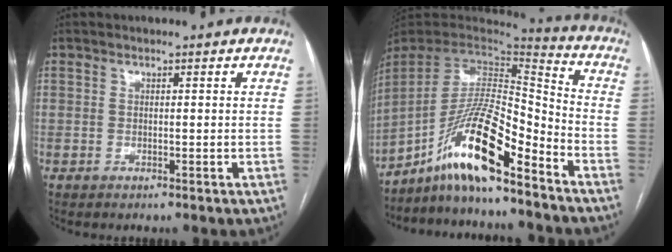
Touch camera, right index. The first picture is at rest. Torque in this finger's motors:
{"motor_torque": [1.62, -0.52, 0.65, 0.21]}